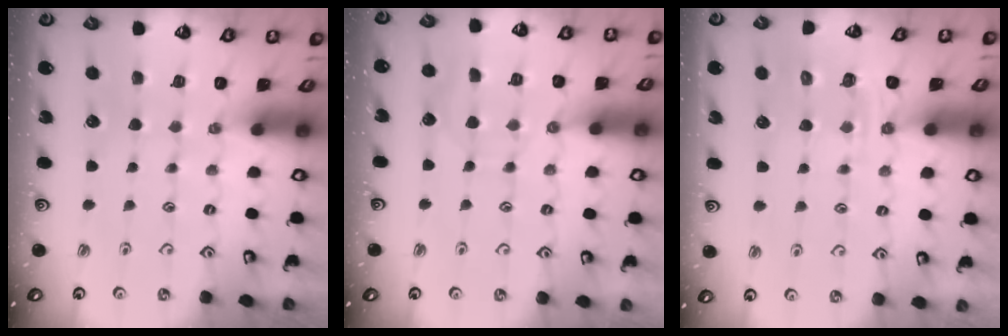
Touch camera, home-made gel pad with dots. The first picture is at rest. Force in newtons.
{"total": 3.9, "press": 3.9, "slide": 0.5}
{"total": 6.2, "press": 6.1, "slide": 1.3}